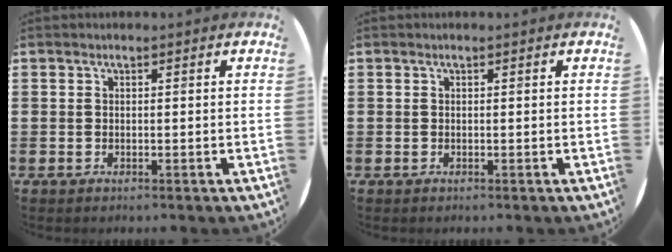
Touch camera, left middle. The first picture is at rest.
{"total": 0.0}